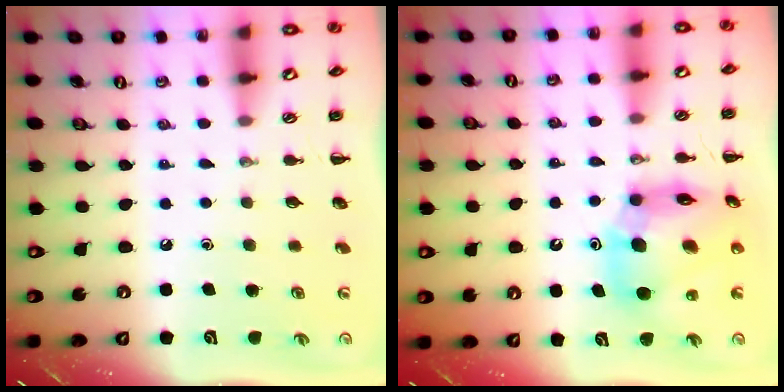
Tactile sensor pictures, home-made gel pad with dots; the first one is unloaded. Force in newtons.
{"total": 13.6, "press": 13.1, "slide": 3.9}